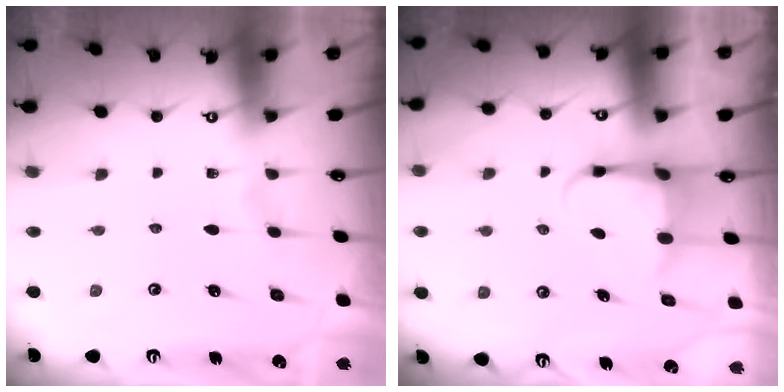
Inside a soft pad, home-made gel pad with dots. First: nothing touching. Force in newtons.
{"total": 4.0, "press": 4.0, "slide": 0.5}